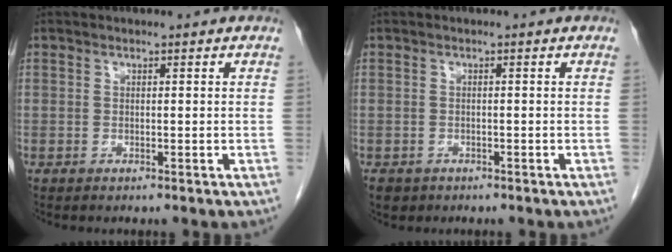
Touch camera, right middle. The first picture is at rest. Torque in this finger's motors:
{"motor_torque": [0.43, -0.05, -0.03, 0.01]}